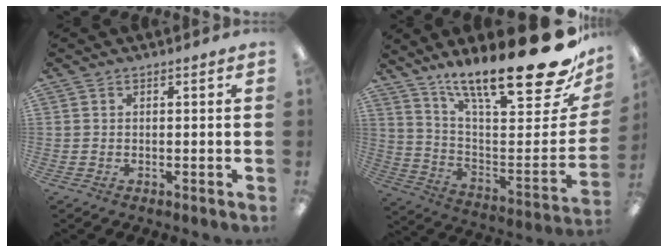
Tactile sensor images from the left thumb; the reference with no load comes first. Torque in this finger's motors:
{"motor_torque": [0.64, 0.47, 1.68, -1.09, 0.16]}